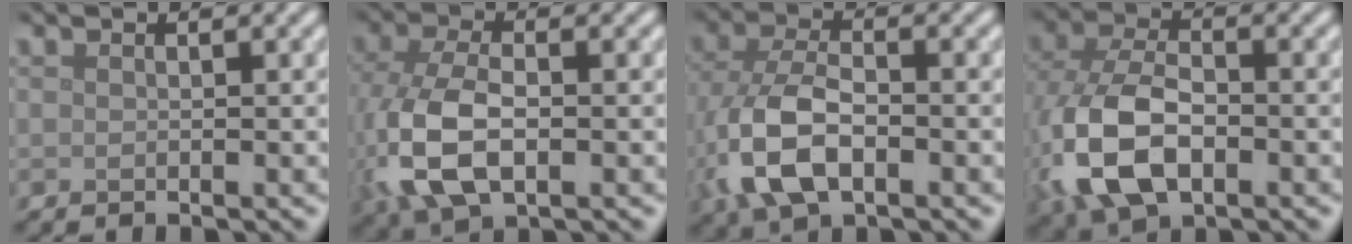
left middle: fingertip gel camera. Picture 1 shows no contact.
{"total": 8.6, "force": [-1.4, 4.7, 7.0], "torque": [-0.177, -0.009, -0.031]}
{"total": 7.8, "force": [-2.4, 4.3, 6.1], "torque": [-0.149, -0.007, -0.054]}
{"total": 9.8, "force": [-2.6, 5.9, 7.4], "torque": [-0.188, -0.012, -0.058]}